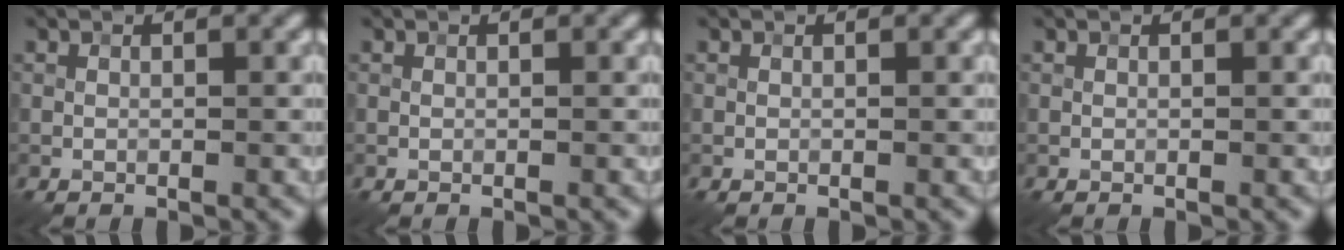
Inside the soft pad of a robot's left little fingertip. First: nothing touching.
{"total": 0.0}
{"total": 0.0}
{"total": 0.0}